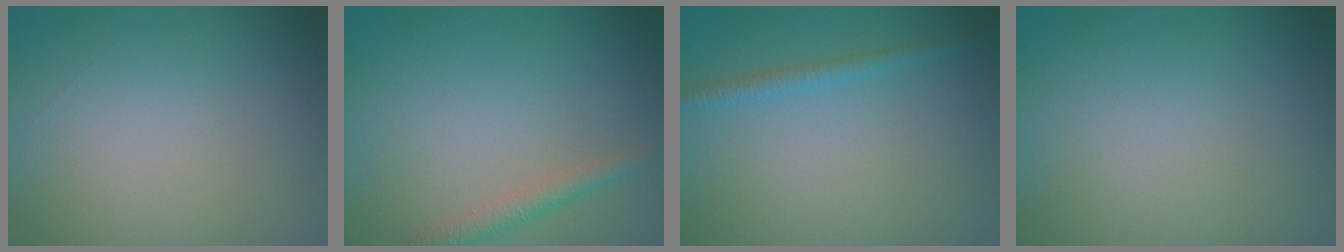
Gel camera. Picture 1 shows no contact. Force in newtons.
{"total": 1.8, "press": 1.8, "slide": 0.1}
{"total": 1.4, "press": 1.4, "slide": 0.1}
{"total": 0.0}